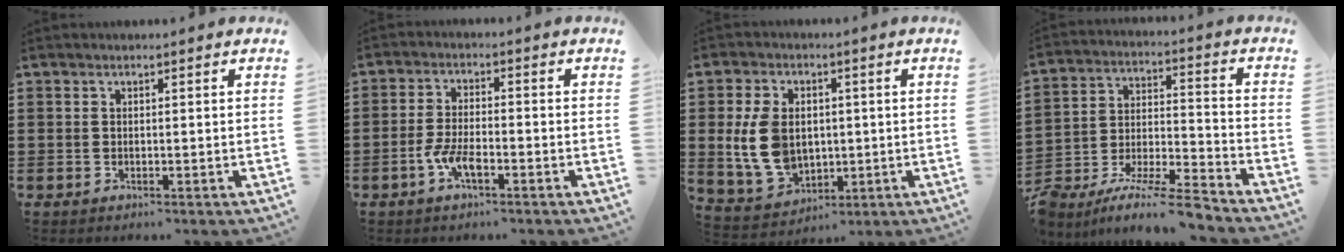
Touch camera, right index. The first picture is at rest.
{"total": 4.5, "force": [-2.3, 1.2, 3.7], "torque": [-0.090, -0.005, -0.048]}
{"total": 9.5, "force": [0.5, 6.9, 6.5], "torque": [-0.166, 0.012, 0.007]}
{"total": 9.3, "force": [-8.8, -0.2, 3.1], "torque": [-0.052, 0.010, -0.175]}